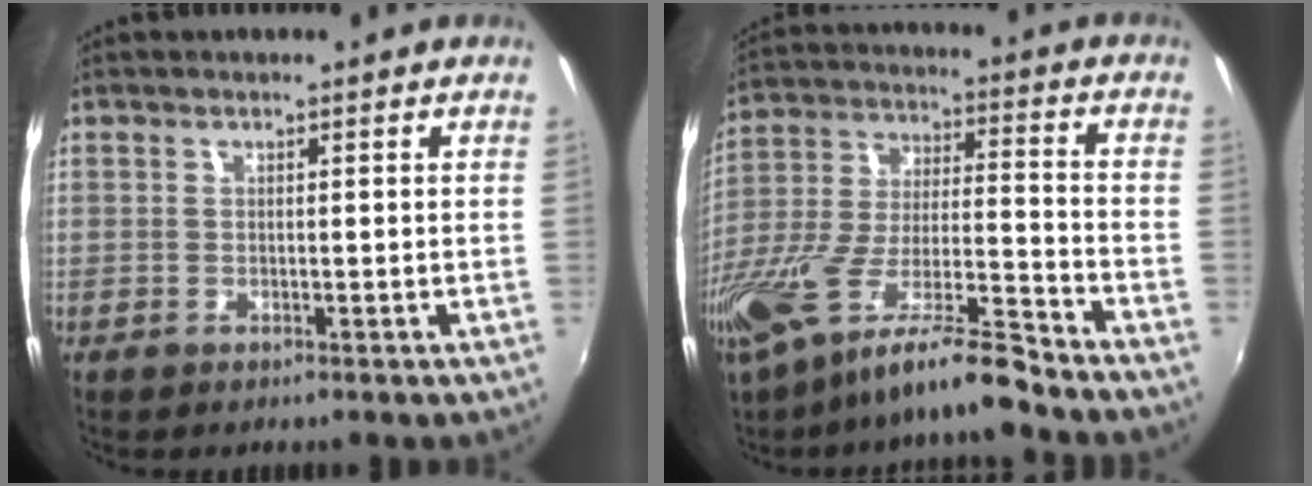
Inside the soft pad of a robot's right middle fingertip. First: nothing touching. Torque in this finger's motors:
{"motor_torque": [1.08, -1.06, 0.53, 0.21]}